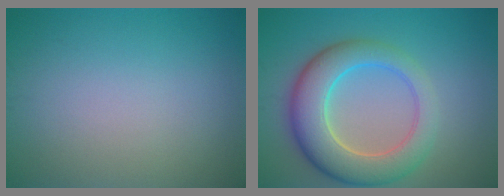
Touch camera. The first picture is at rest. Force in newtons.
{"total": 7.7, "press": 7.7, "slide": 0.5}